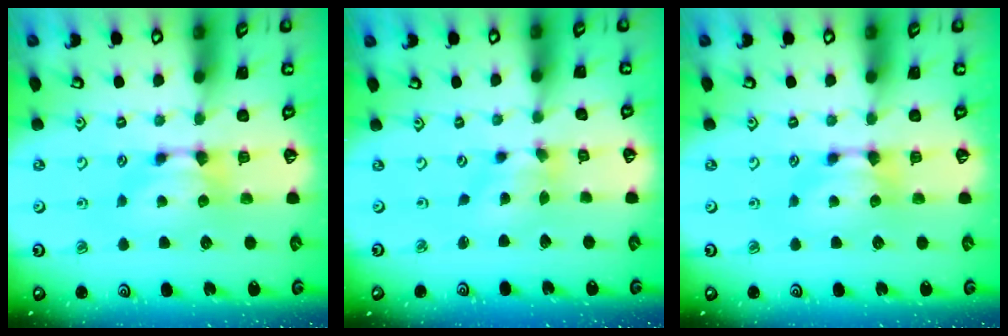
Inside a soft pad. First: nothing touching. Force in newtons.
{"total": 2.5, "press": 2.1, "slide": 1.5}
{"total": 0.0}